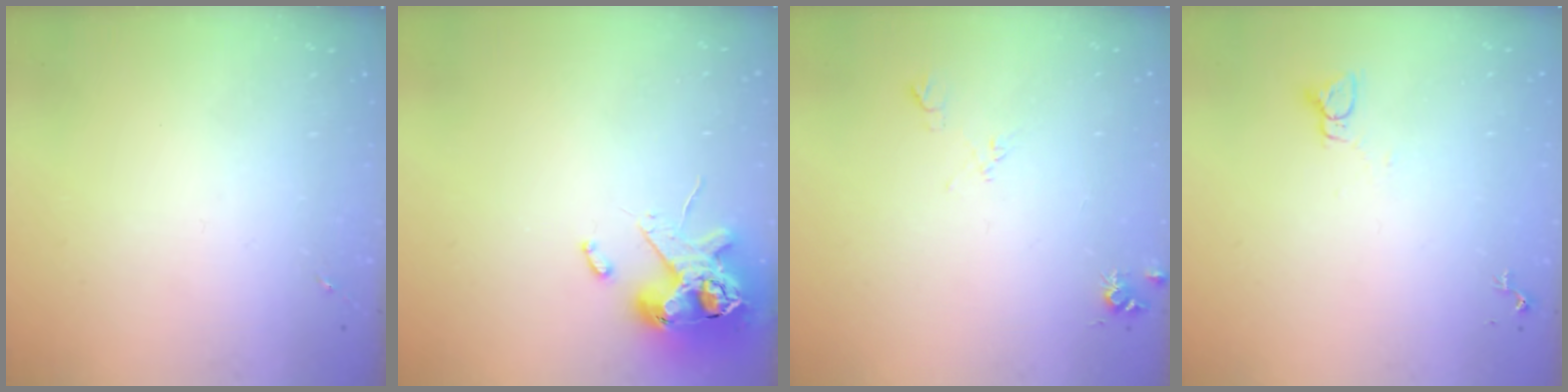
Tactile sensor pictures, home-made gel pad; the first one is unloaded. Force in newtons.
{"total": 12.3, "press": 12.1, "slide": 1.9}
{"total": 8.2, "press": 8.2, "slide": 0.8}
{"total": 2.2, "press": 2.2, "slide": 0.1}